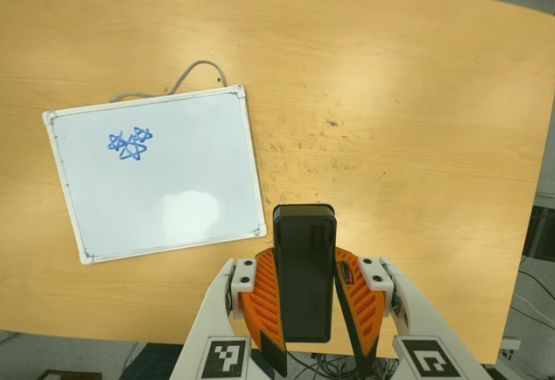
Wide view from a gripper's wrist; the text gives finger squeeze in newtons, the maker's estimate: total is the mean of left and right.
{"total": 9.0, "left": 7.5, "right": 10.5}